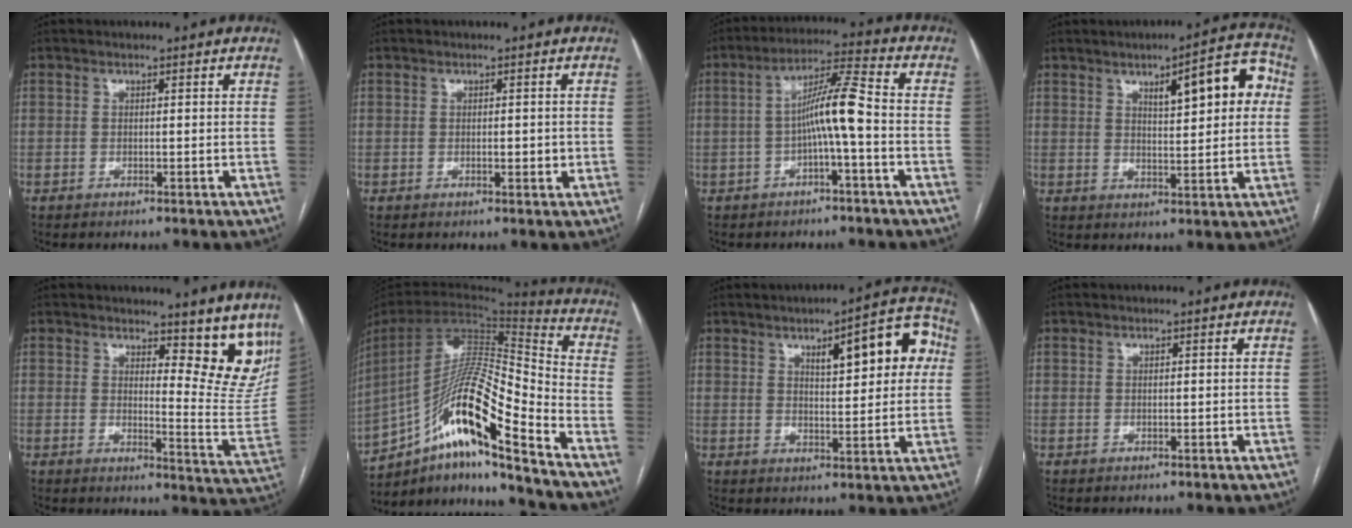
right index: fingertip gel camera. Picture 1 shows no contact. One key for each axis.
{"total": 1.4, "fx": -0.1, "fy": 0.7, "fz": 1.2, "tx": -0.017, "ty": -0.001, "tz": 0.000}
{"total": 7.6, "fx": -1.4, "fy": 0.0, "fz": 7.5, "tx": -0.135, "ty": 0.023, "tz": -0.026}
{"total": 10.5, "fx": 3.3, "fy": 2.7, "fz": 9.6, "tx": -0.125, "ty": 0.024, "tz": 0.044}
{"total": 11.8, "fx": 10.1, "fy": 3.3, "fz": 5.0, "tx": -0.029, "ty": -0.048, "tz": 0.102}
{"total": 20.3, "fx": -12.6, "fy": 1.0, "fz": 15.9, "tx": -0.300, "ty": 0.005, "tz": -0.229}
{"total": 11.7, "fx": 4.0, "fy": 3.4, "fz": 10.4, "tx": -0.127, "ty": 0.025, "tz": 0.052}
{"total": 0.0}